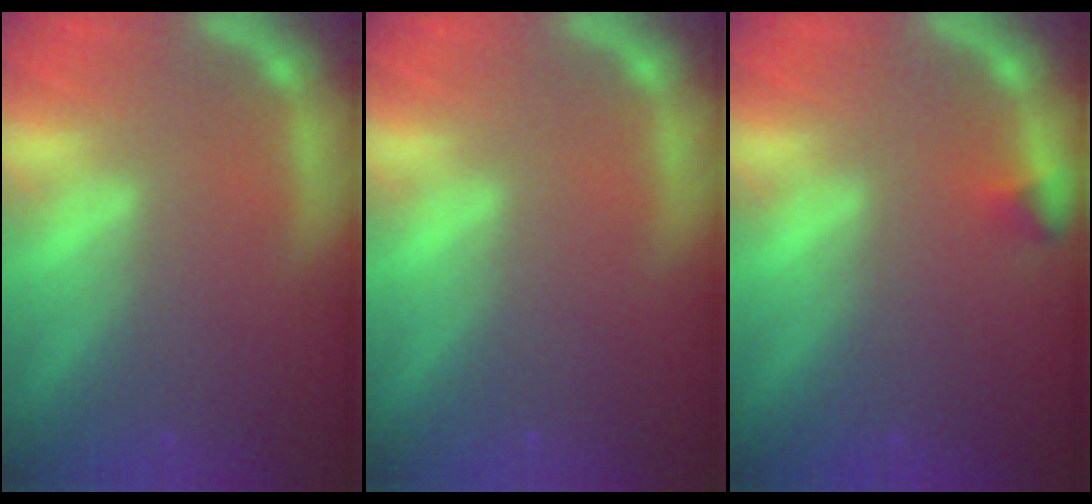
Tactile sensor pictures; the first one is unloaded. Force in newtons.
{"total": 0.0}
{"total": 0.9}